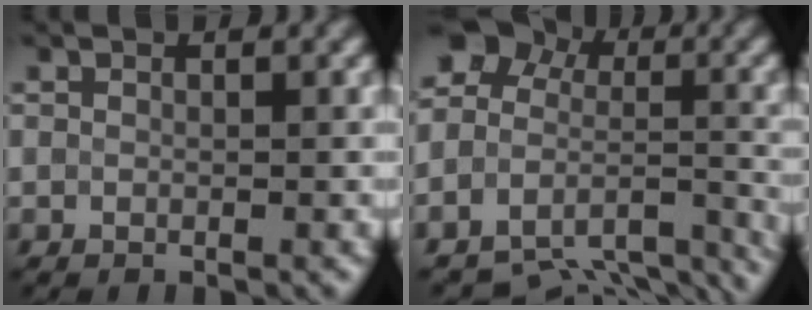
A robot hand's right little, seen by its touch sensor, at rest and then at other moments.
{"total": 11.0, "force": [-6.3, 7.6, 4.9], "torque": [-0.082, -0.011, -0.048]}